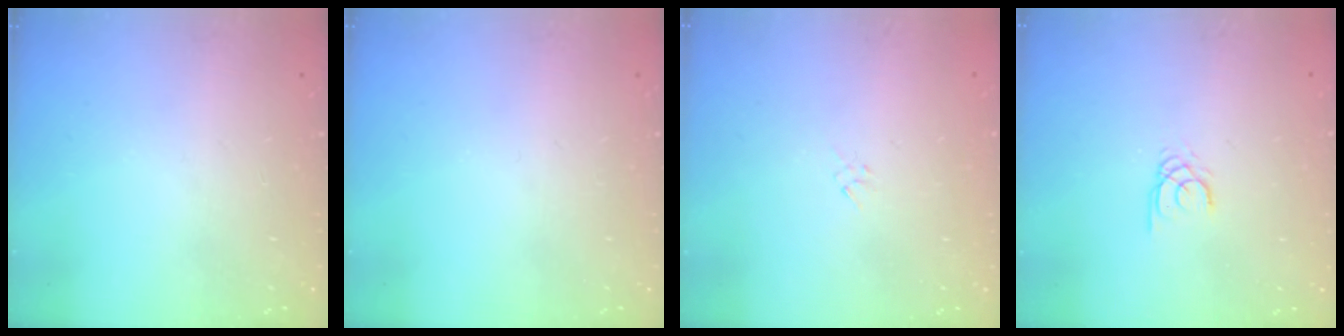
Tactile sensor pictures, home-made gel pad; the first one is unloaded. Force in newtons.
{"total": 0.0}
{"total": 1.3, "press": 1.2, "slide": 0.5}
{"total": 1.7, "press": 1.7, "slide": 0.2}